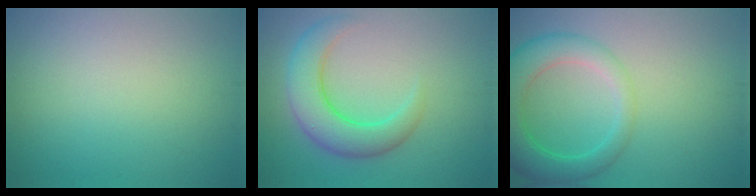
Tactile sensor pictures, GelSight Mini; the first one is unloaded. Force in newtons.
{"total": 5.7, "press": 5.7, "slide": 0.1}
{"total": 5.5, "press": 5.5, "slide": 0.3}